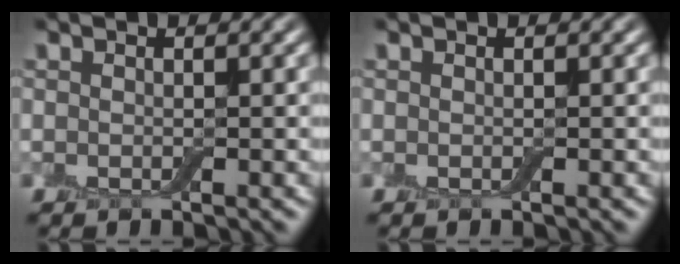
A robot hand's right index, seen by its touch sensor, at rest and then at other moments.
{"total": 0.0}